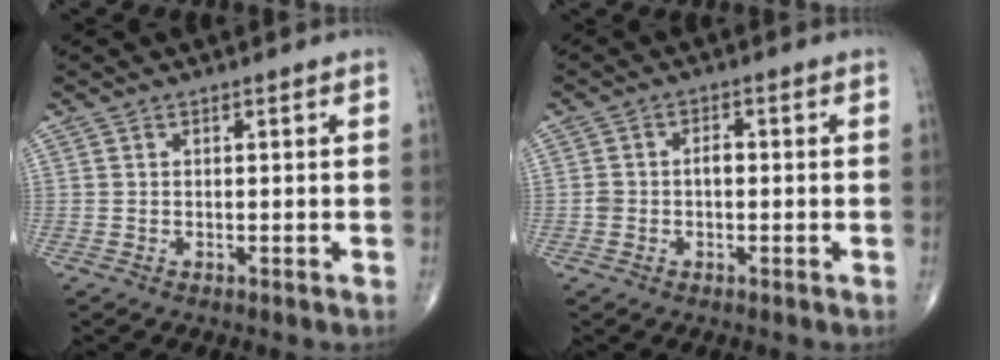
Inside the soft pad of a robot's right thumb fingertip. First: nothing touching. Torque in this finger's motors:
{"motor_torque": [0.64, 0.52, 0.47, -0.03, 0.00]}